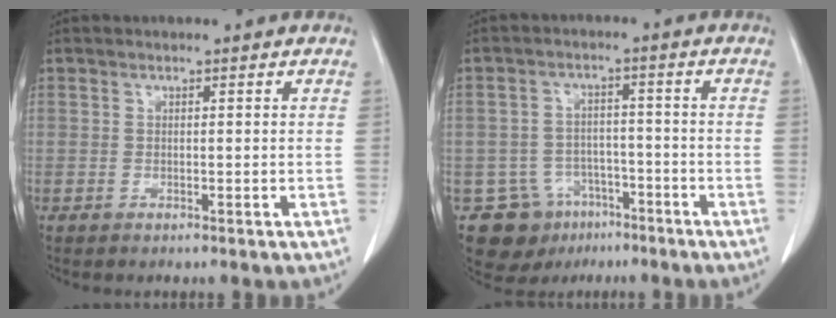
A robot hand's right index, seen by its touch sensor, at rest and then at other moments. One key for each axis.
{"total": 9.6, "fx": -5.3, "fy": 7.8, "fz": 1.4, "tx": -0.030, "ty": 0.025, "tz": -0.072}